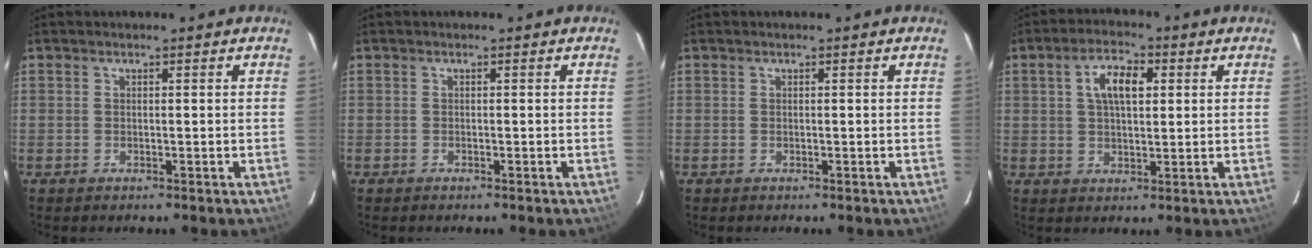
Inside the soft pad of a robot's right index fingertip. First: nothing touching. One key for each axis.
{"total": 0.0}
{"total": 0.0}
{"total": 6.7, "fx": 1.9, "fy": 3.3, "fz": 5.6, "tx": -0.101, "ty": 0.016, "tz": 0.035}